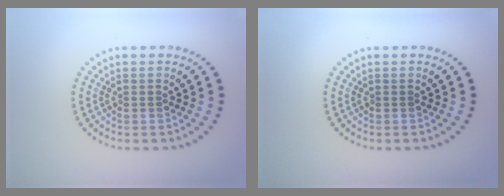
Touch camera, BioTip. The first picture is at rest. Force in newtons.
{"total": 0.0}